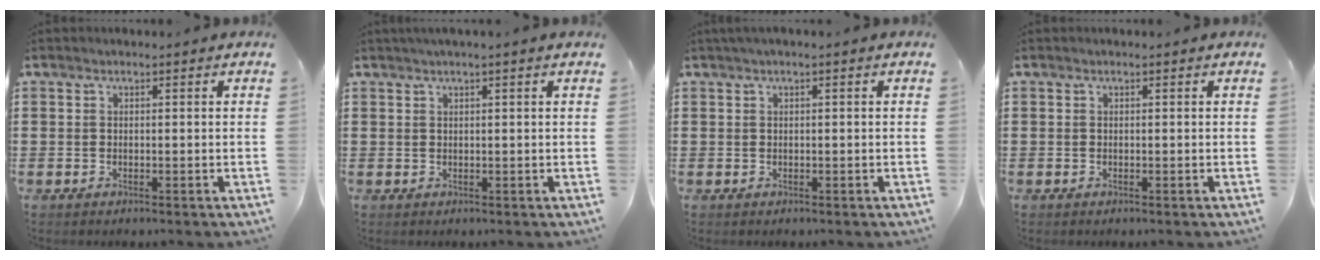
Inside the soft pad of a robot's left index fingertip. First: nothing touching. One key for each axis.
{"total": 1.2, "fx": 0.8, "fy": -0.3, "fz": 0.8, "tx": -0.014, "ty": -0.001, "tz": 0.015}
{"total": 0.8, "fx": 0.1, "fy": 0.0, "fz": 0.8, "tx": -0.012, "ty": -0.003, "tz": 0.004}
{"total": 0.0}